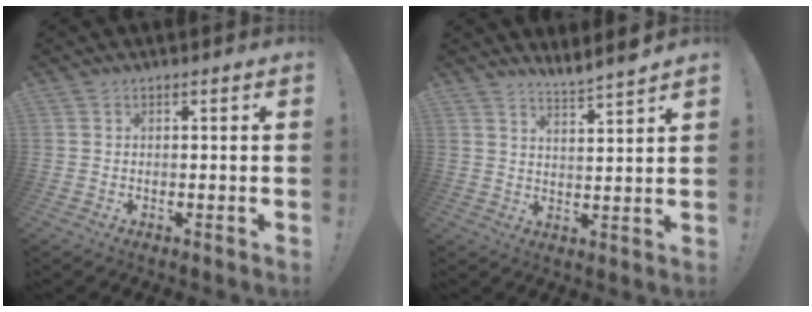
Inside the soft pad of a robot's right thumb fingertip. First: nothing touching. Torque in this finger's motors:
{"motor_torque": [-0.02, 0.02, -0.27, 0.35, -0.02]}